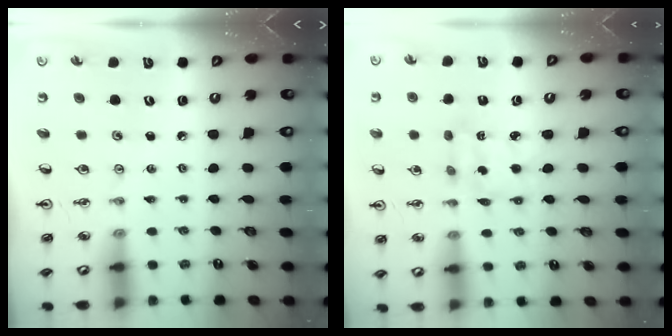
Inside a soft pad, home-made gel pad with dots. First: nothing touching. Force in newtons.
{"total": 2.9, "press": 2.9, "slide": 0.2}